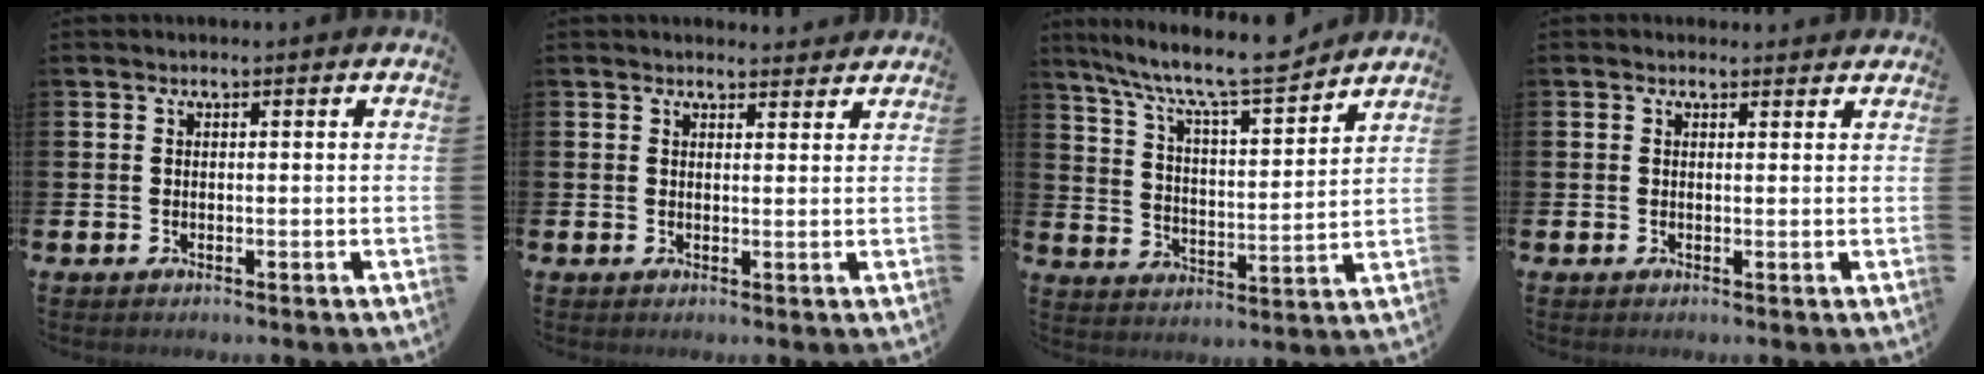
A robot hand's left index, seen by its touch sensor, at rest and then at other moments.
{"total": 2.1, "force": [2.1, 0.5, -0.1], "torque": [0.008, -0.011, 0.036]}
{"total": 9.9, "force": [9.0, 1.0, 3.8], "torque": [-0.105, -0.065, 0.154]}
{"total": 0.8, "force": [0.7, 0.4, 0.1], "torque": [0.012, 0.000, 0.010]}